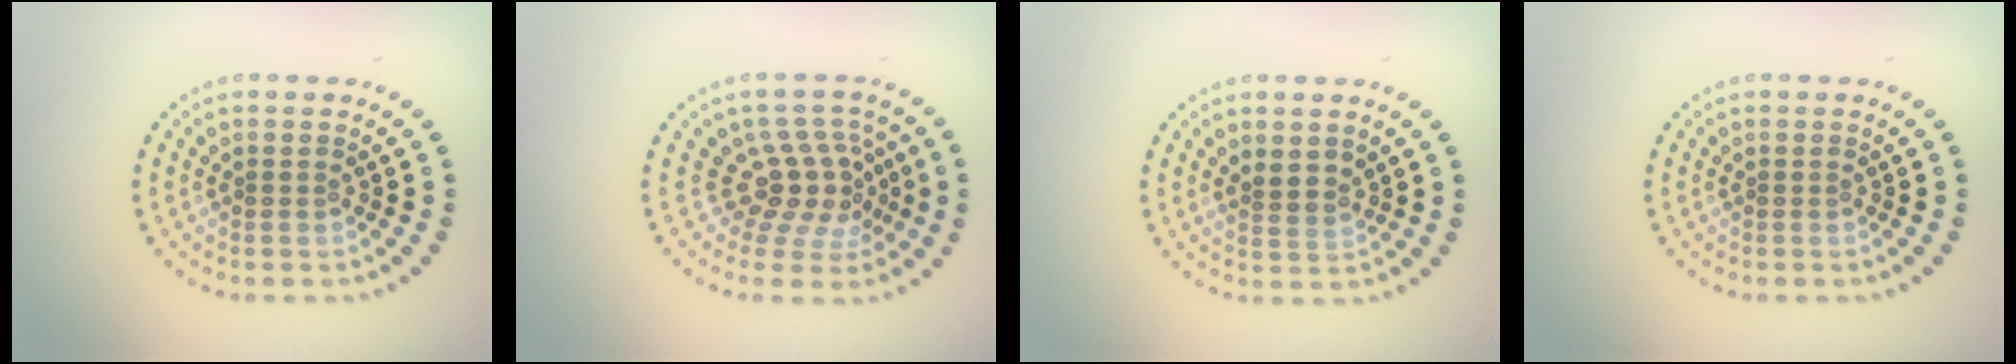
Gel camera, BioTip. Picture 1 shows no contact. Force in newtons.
{"total": 3.8, "press": 2.8, "slide": 2.6}
{"total": 1.6, "press": 1.4, "slide": 0.8}
{"total": 0.0}